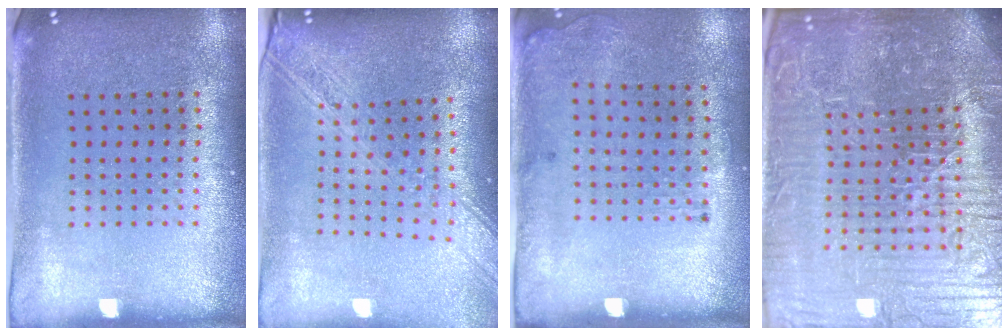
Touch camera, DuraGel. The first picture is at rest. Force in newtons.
{"total": 2.3, "press": 1.9, "slide": 1.2}
{"total": 1.8, "press": 1.2, "slide": 1.3}
{"total": 7.3, "press": 6.6, "slide": 3.1}